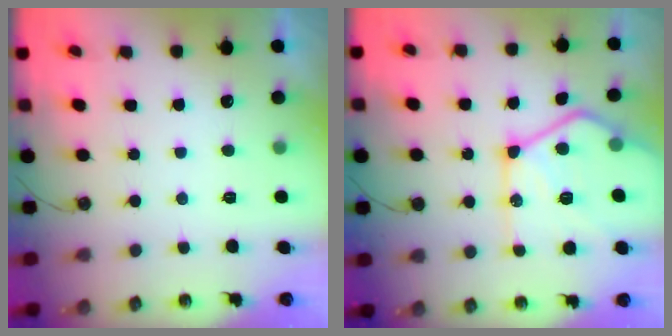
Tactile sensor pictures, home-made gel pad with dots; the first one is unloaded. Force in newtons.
{"total": 22.0, "press": 21.9, "slide": 2.3}